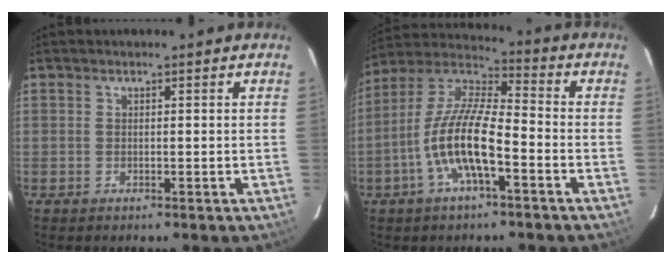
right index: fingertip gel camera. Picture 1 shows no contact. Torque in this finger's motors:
{"motor_torque": [0.68, -0.36, 0.90, 0.21]}